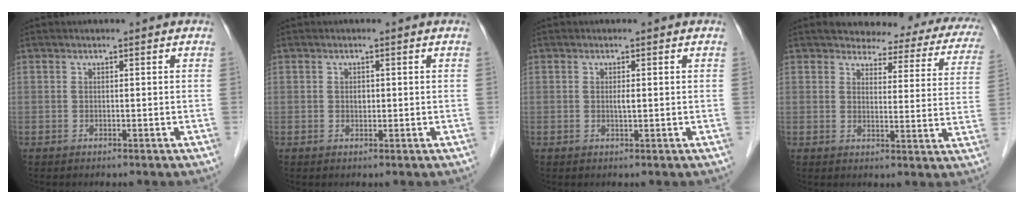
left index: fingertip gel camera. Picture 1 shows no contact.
{"total": 1.0, "force": [0.0, 0.7, 0.7], "torque": [-0.011, 0.001, 0.001]}
{"total": 1.0, "force": [0.1, 0.1, 1.0], "torque": [-0.020, -0.001, 0.001]}
{"total": 16.0, "force": [14.0, 5.2, 5.8], "torque": [-0.036, -0.020, 0.133]}